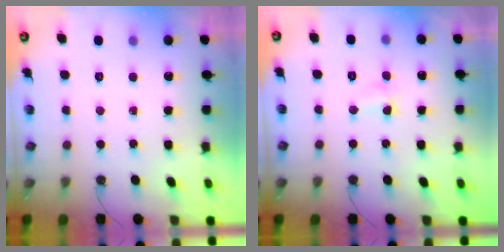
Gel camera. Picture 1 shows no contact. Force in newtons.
{"total": 4.3, "press": 3.0, "slide": 3.1}